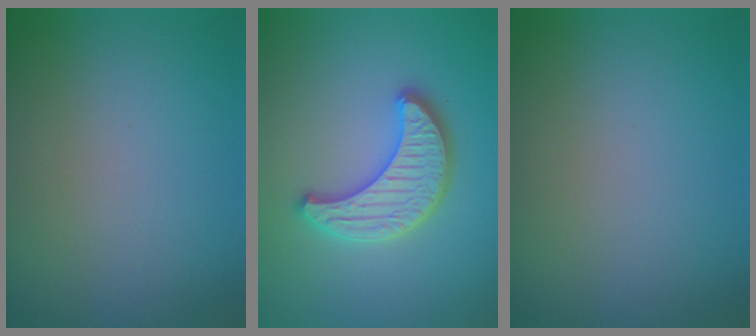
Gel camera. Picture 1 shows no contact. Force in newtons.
{"total": 3.8, "press": 3.7, "slide": 0.9}
{"total": 0.0}